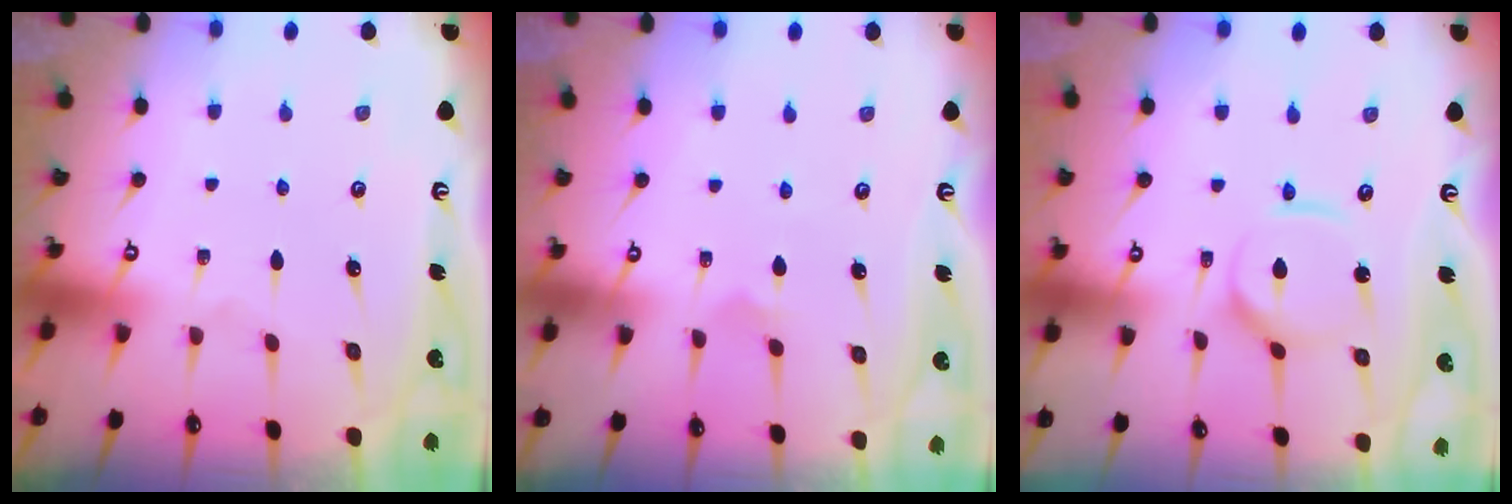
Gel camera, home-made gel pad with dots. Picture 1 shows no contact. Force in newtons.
{"total": 3.6, "press": 3.5, "slide": 0.7}
{"total": 7.4, "press": 7.3, "slide": 0.7}